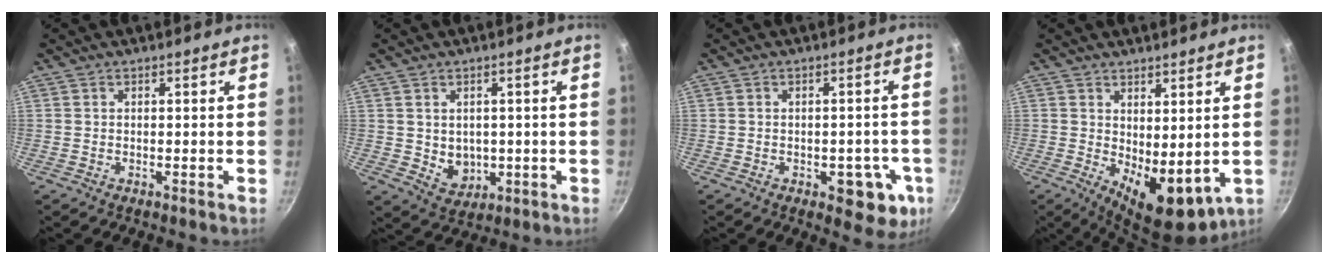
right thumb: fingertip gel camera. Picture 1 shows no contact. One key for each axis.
{"total": 5.4, "fx": 0.1, "fy": 4.5, "fz": 3.0, "tx": -0.028, "ty": -0.010, "tz": 0.014}
{"total": 9.3, "fx": -2.9, "fy": 5.1, "fz": 7.3, "tx": -0.044, "ty": 0.008, "tz": -0.032}
{"total": 10.0, "fx": 0.8, "fy": 4.9, "fz": 8.6, "tx": -0.103, "ty": -0.025, "tz": 0.029}